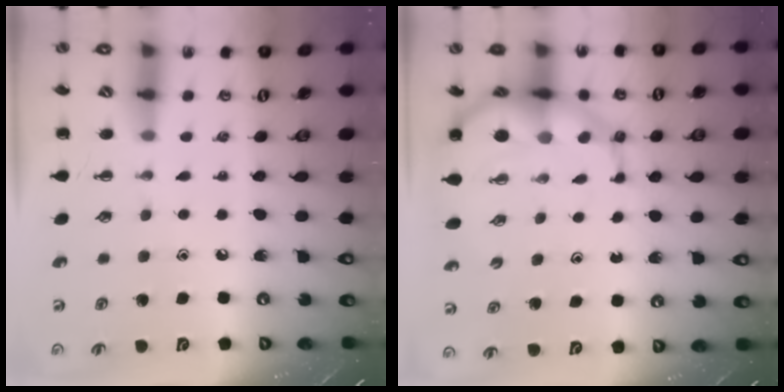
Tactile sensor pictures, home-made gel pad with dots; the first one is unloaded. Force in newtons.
{"total": 10.1, "press": 9.5, "slide": 3.2}